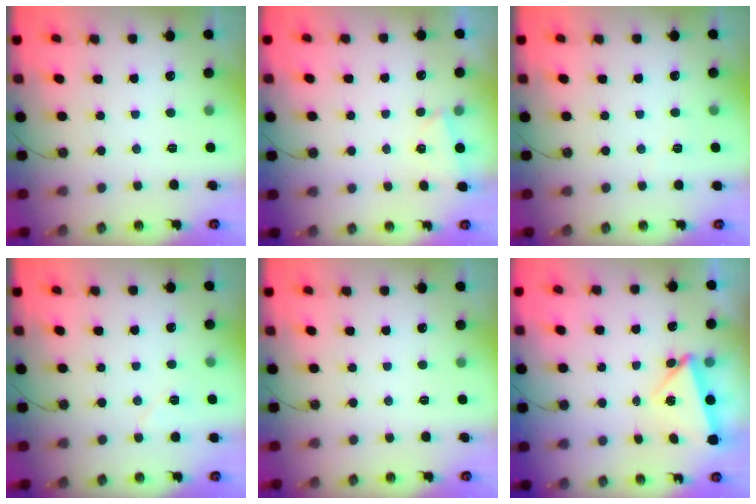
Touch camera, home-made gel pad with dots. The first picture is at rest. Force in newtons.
{"total": 2.6, "press": 1.5, "slide": 2.1}
{"total": 2.9, "press": 2.1, "slide": 2.1}
{"total": 5.4, "press": 5.3, "slide": 0.5}
{"total": 0.0}
{"total": 5.6, "press": 5.5, "slide": 0.8}